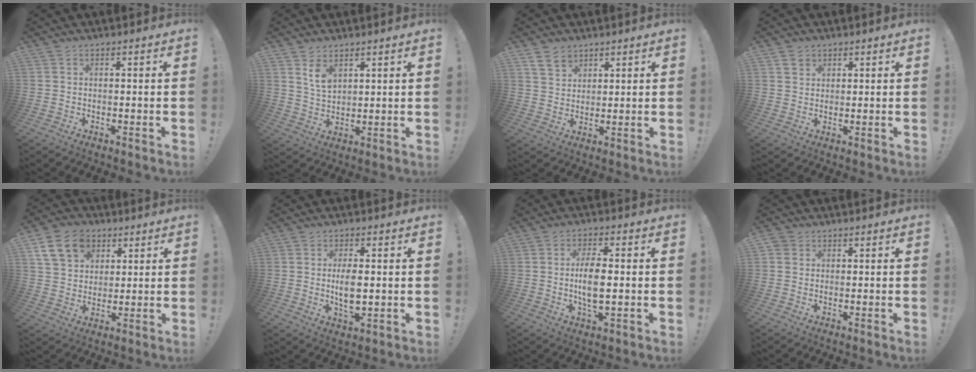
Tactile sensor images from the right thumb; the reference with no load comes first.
{"total": 6.3, "force": [4.0, 3.5, 3.3], "torque": [-0.050, -0.023, 0.072]}
{"total": 5.4, "force": [4.0, 3.3, 1.4], "torque": [-0.022, -0.020, 0.077]}
{"total": 2.8, "force": [1.9, 1.9, 0.7], "torque": [-0.006, -0.007, 0.034]}
{"total": 13.5, "force": [6.0, 10.3, 6.2], "torque": [-0.090, -0.025, 0.119]}
{"total": 6.9, "force": [-0.2, 4.7, 5.1], "torque": [-0.065, -0.002, -0.006]}
{"total": 8.4, "force": [-0.4, 3.2, 7.8], "torque": [-0.151, -0.005, -0.015]}
{"total": 1.8, "force": [0.8, 1.5, 0.5], "torque": [-0.007, -0.001, 0.014]}